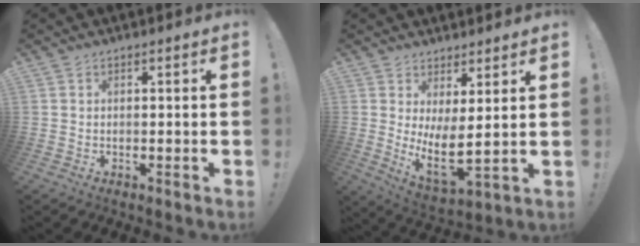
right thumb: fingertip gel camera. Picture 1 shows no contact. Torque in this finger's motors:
{"motor_torque": [0.54, 0.56, 0.28, -0.13, 0.19]}